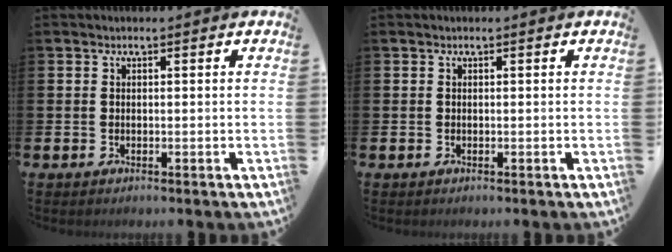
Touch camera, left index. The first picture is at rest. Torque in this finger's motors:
{"motor_torque": [0.12, -0.04, -0.04, -0.01]}